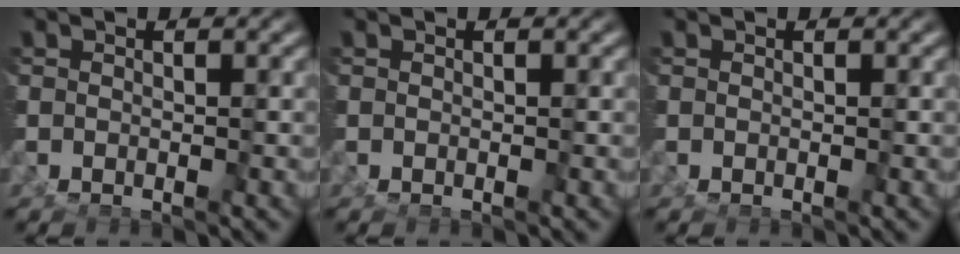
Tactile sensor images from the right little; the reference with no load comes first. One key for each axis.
{"total": 0.0}
{"total": 0.0}